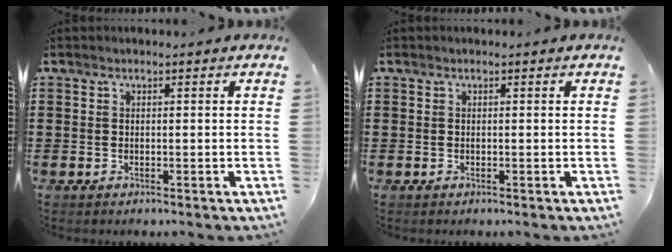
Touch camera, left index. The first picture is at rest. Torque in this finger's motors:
{"motor_torque": [-0.05, 0.01, -0.16, -0.04]}